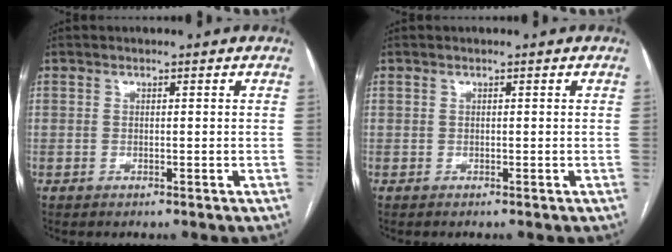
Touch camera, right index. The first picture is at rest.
{"total": 0.0}